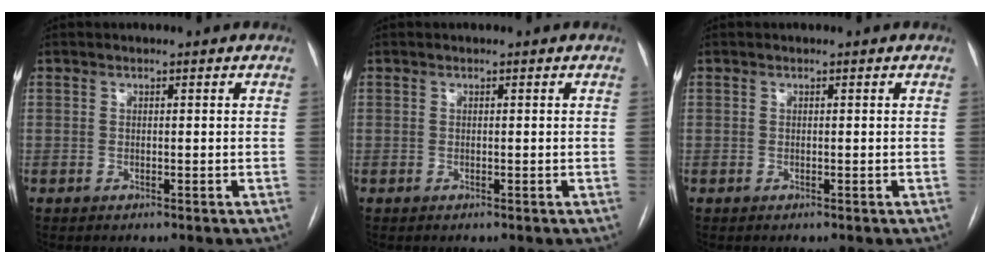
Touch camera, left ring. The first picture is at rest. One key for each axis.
{"total": 0.0}
{"total": 0.0}